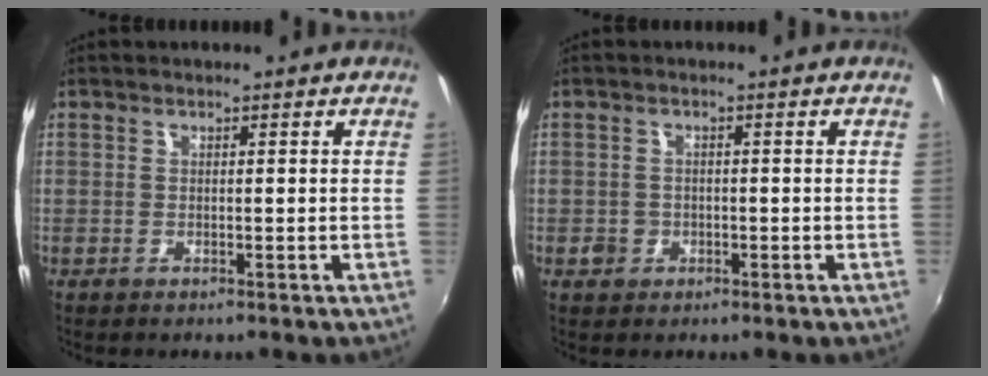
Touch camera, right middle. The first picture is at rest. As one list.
[{"total": 2.2, "force": [-0.9, 2.0, 0.5], "torque": [-0.010, 0.000, -0.013]}]